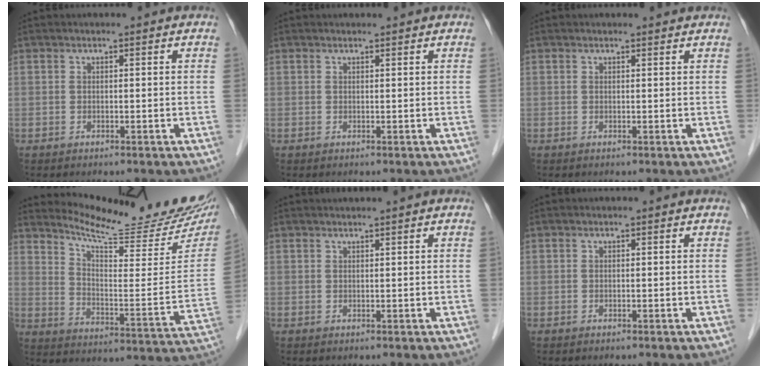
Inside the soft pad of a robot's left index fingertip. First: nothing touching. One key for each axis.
{"total": 1.0, "fx": 1.0, "fy": 0.0, "fz": 0.2, "tx": -0.006, "ty": 0.006, "tz": 0.016}
{"total": 1.5, "fx": 1.5, "fy": 0.3, "fz": 0.1, "tx": -0.010, "ty": 0.001, "tz": 0.015}
{"total": 20.6, "fx": 19.1, "fy": 1.6, "fz": 7.4, "tx": -0.115, "ty": -0.087, "tz": 0.257}
{"total": 1.3, "fx": 1.2, "fy": -0.2, "fz": 0.6, "tx": -0.005, "ty": 0.014, "tz": 0.023}
{"total": 0.0}